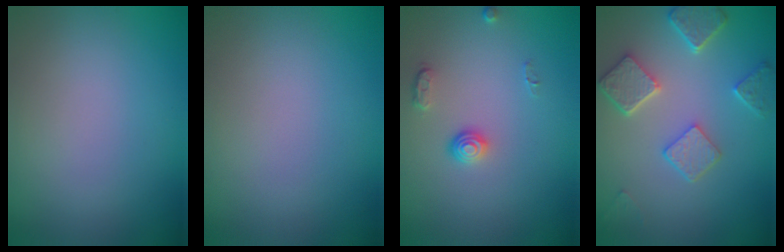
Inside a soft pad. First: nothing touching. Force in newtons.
{"total": 0.0}
{"total": 1.4, "press": 1.0, "slide": 1.0}
{"total": 4.9, "press": 4.0, "slide": 2.9}